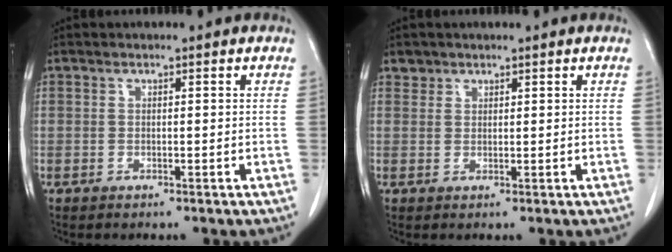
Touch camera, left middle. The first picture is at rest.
{"total": 1.4, "force": [1.0, 0.9, -0.2], "torque": [0.013, 0.006, 0.014]}